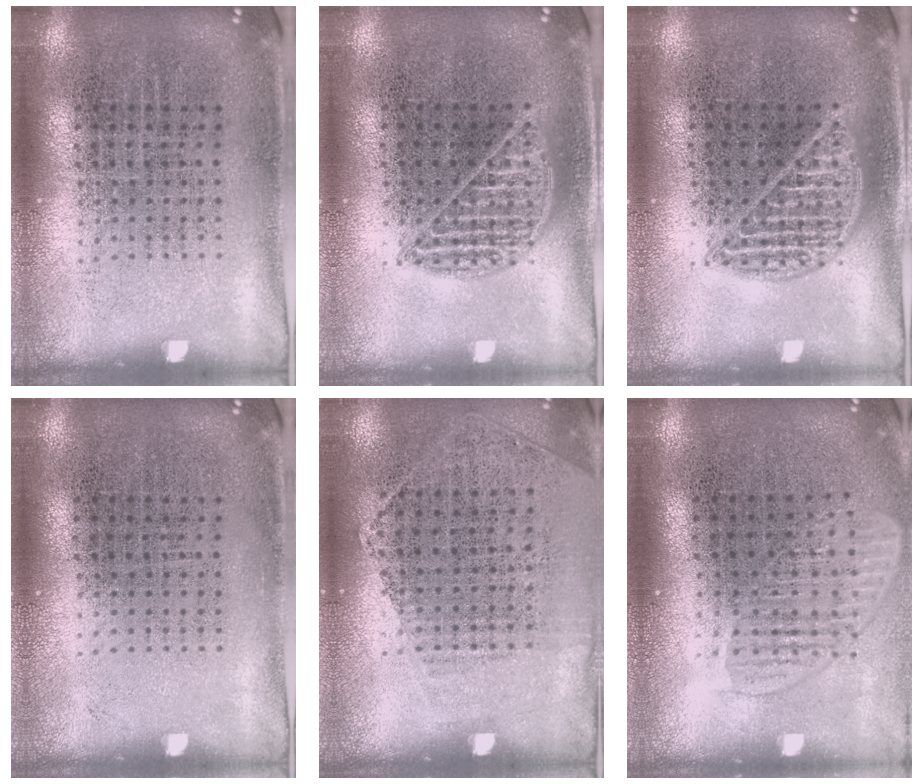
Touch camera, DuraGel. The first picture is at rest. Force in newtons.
{"total": 0.9, "press": 0.9, "slide": 0.1}
{"total": 1.1, "press": 1.0, "slide": 0.2}
{"total": 0.0}
{"total": 1.2, "press": 1.0, "slide": 0.7}
{"total": 1.6, "press": 1.4, "slide": 0.8}